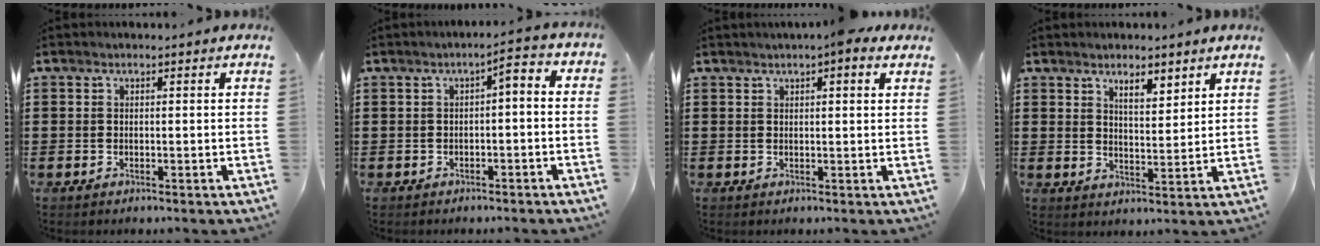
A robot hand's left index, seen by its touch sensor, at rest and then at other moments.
{"total": 2.5, "force": [-1.9, 0.5, 1.6], "torque": [-0.034, 0.005, -0.043]}
{"total": 2.0, "force": [1.4, 0.1, 1.4], "torque": [-0.030, 0.003, 0.025]}
{"total": 3.7, "force": [3.1, 0.9, 1.7], "torque": [-0.027, -0.006, 0.053]}